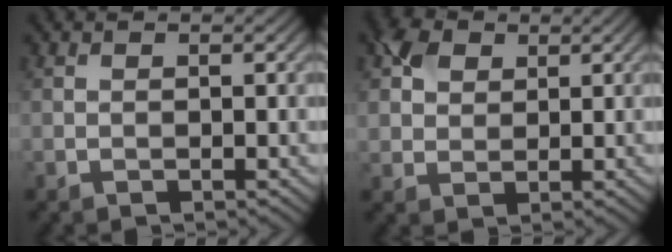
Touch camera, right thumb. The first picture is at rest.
{"total": 4.0, "force": [1.9, 3.0, 1.8], "torque": [-0.043, 0.003, 0.035]}